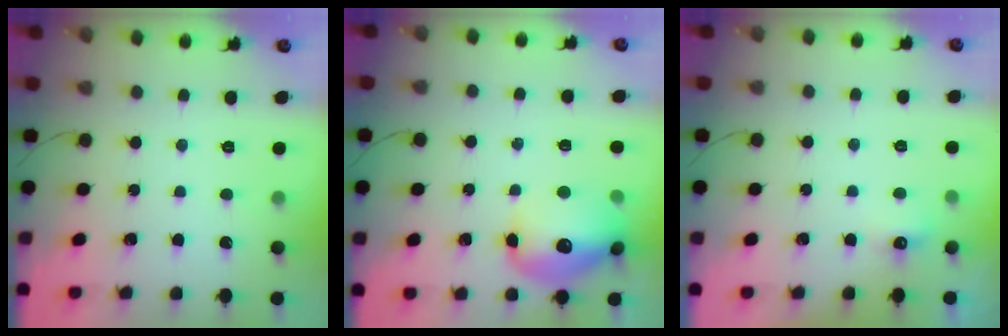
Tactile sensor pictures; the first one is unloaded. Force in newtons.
{"total": 16.1, "press": 15.9, "slide": 2.6}
{"total": 3.9, "press": 3.7, "slide": 1.0}